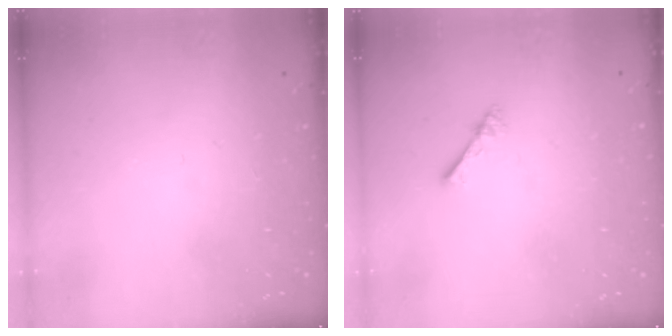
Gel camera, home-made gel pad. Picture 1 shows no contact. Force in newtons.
{"total": 1.0, "press": 1.0, "slide": 0.3}